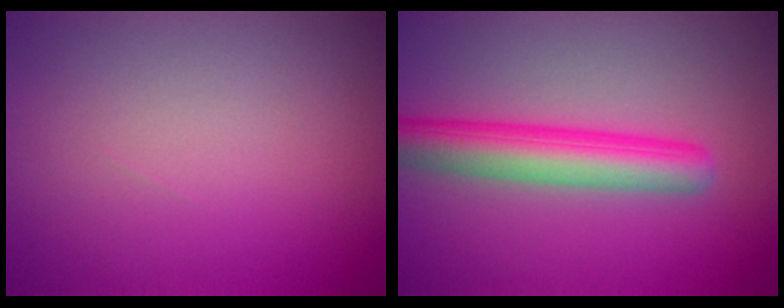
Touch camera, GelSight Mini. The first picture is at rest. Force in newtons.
{"total": 5.5, "press": 5.5, "slide": 0.1}